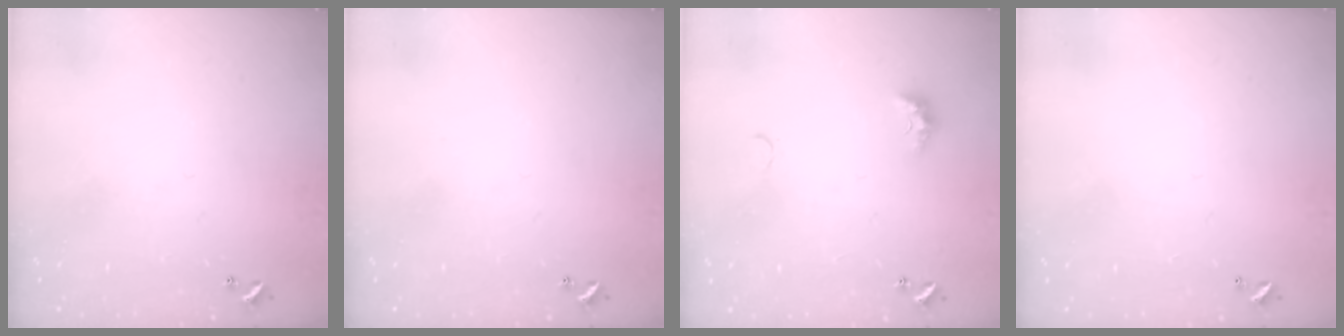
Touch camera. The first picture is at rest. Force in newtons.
{"total": 0.0}
{"total": 2.8, "press": 2.8, "slide": 0.7}
{"total": 2.9, "press": 2.9, "slide": 0.1}